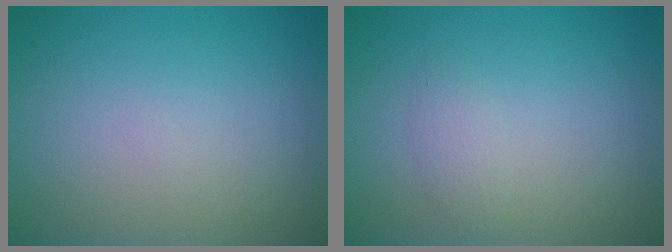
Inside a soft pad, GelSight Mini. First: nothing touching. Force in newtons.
{"total": 1.1, "press": 1.1, "slide": 0.0}